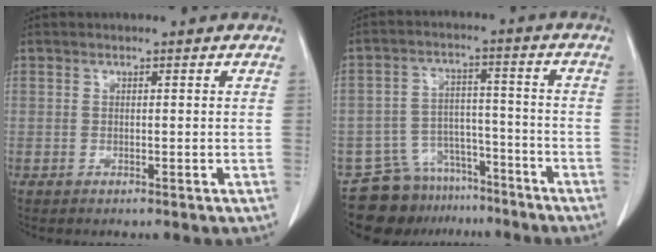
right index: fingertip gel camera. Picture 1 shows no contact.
{"total": 10.0, "force": [-8.0, 5.9, 1.2], "torque": [-0.014, 0.039, -0.125]}